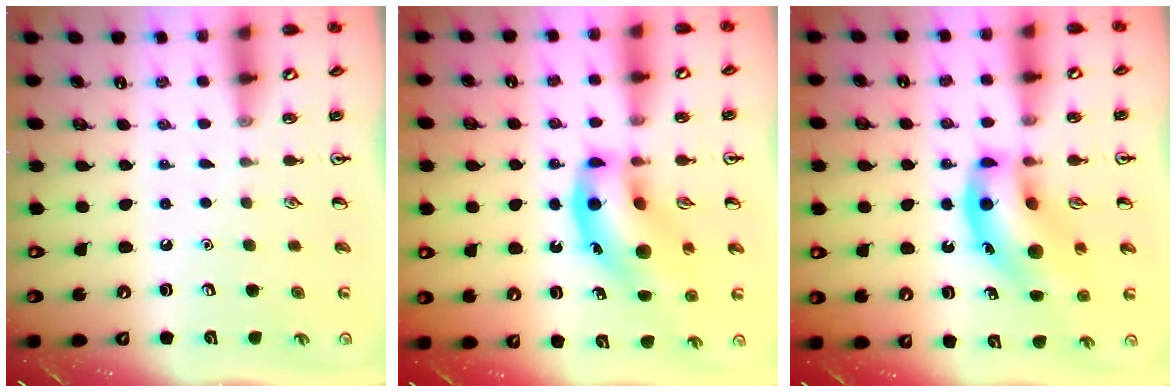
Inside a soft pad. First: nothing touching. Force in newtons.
{"total": 16.7, "press": 16.2, "slide": 4.3}
{"total": 16.7, "press": 16.2, "slide": 4.3}